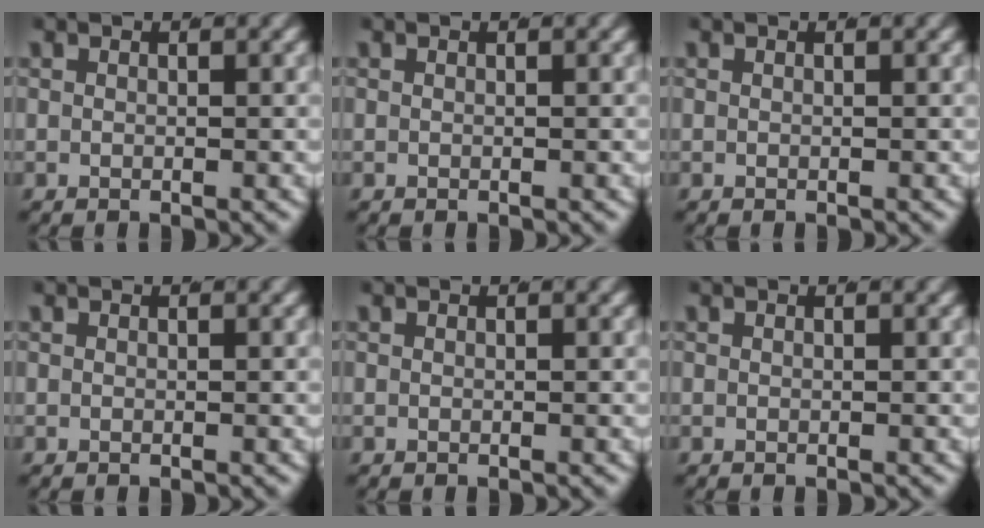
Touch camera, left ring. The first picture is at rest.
{"total": 0.0}
{"total": 0.0}
{"total": 0.0}
{"total": 0.0}
{"total": 0.0}